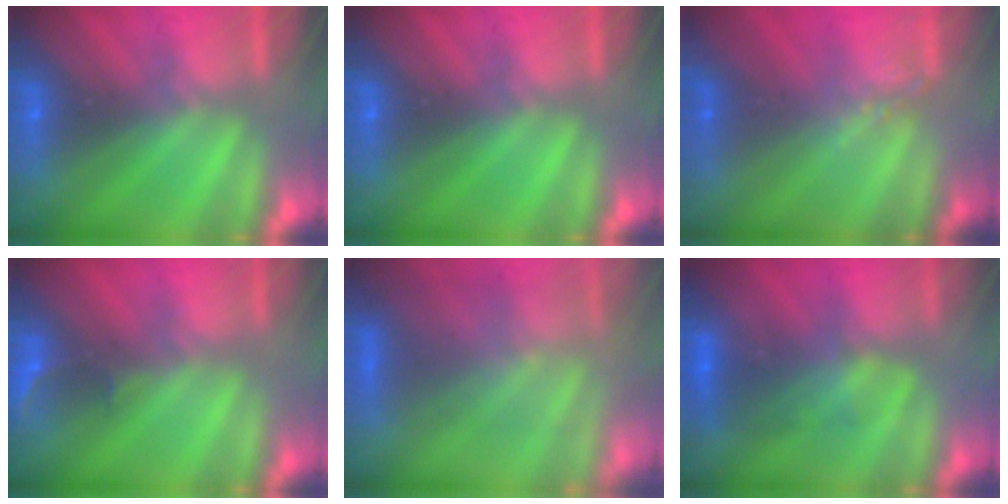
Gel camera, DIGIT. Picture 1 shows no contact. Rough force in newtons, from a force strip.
{"total": 0.0}
{"total": 1.3}
{"total": 3.1}
{"total": 4.3}
{"total": 3.6}